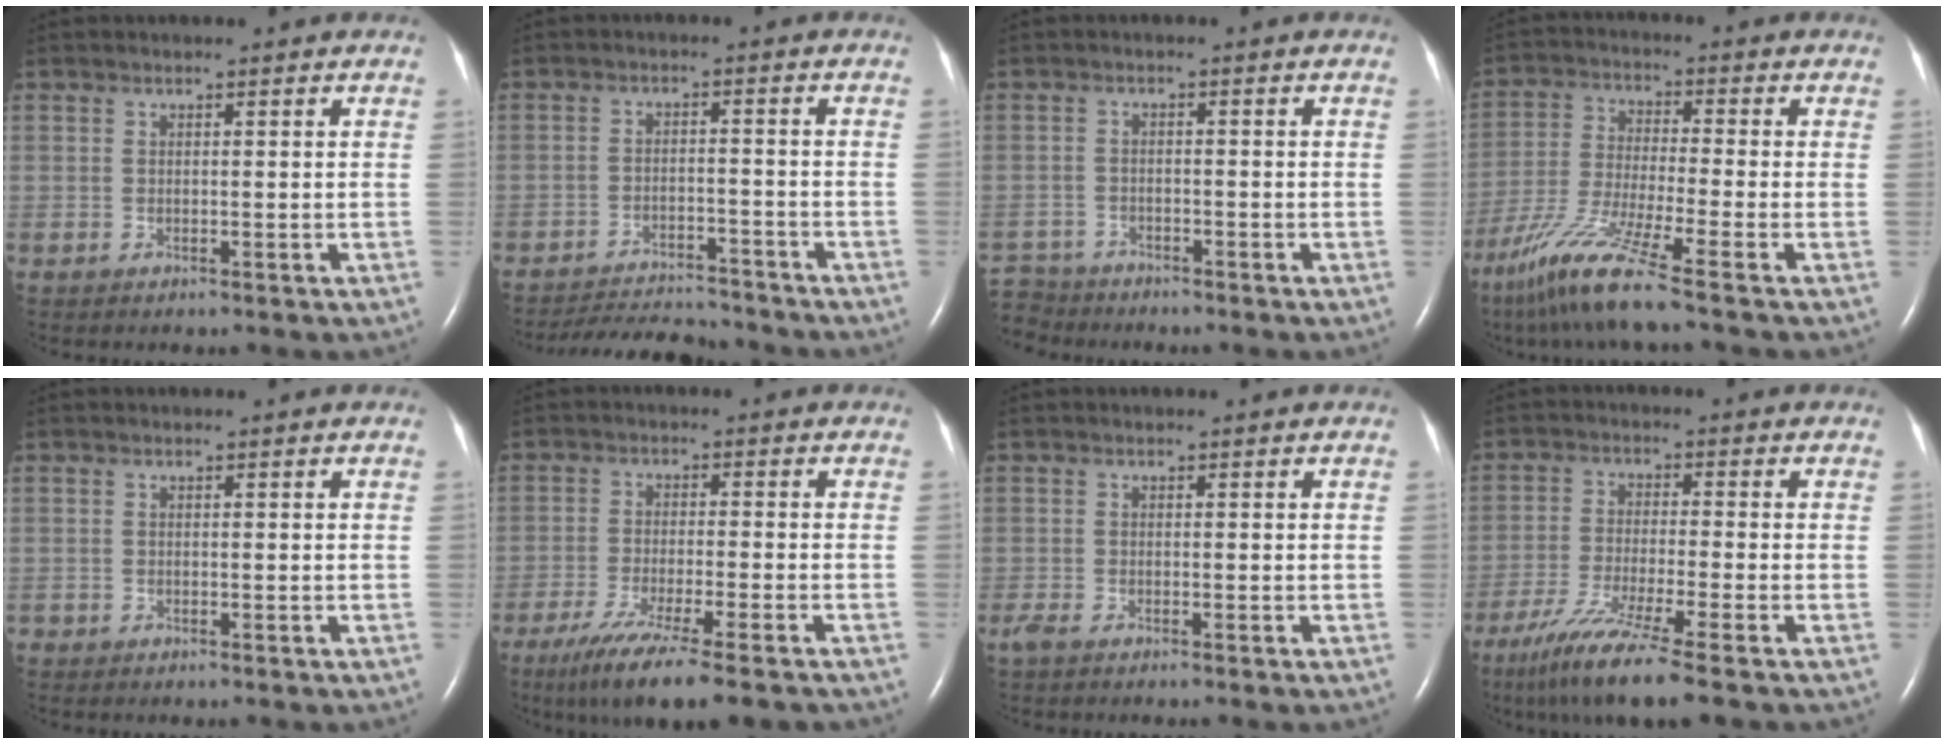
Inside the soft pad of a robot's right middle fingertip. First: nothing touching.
{"total": 10.4, "force": [-10.1, 1.3, 2.0], "torque": [-0.032, -0.007, -0.151]}
{"total": 5.3, "force": [-5.0, 1.7, -0.5], "torque": [0.010, -0.006, -0.096]}
{"total": 10.9, "force": [-7.5, -1.3, 7.8], "torque": [-0.162, -0.042, -0.143]}
{"total": 0.0}
{"total": 11.2, "force": [-8.3, 0.3, 7.5], "torque": [-0.120, -0.029, -0.128]}
{"total": 1.4, "force": [-1.1, 0.1, 0.8], "torque": [-0.027, -0.006, -0.026]}
{"total": 10.2, "force": [-7.3, -0.8, 7.2], "torque": [-0.134, -0.037, -0.127]}